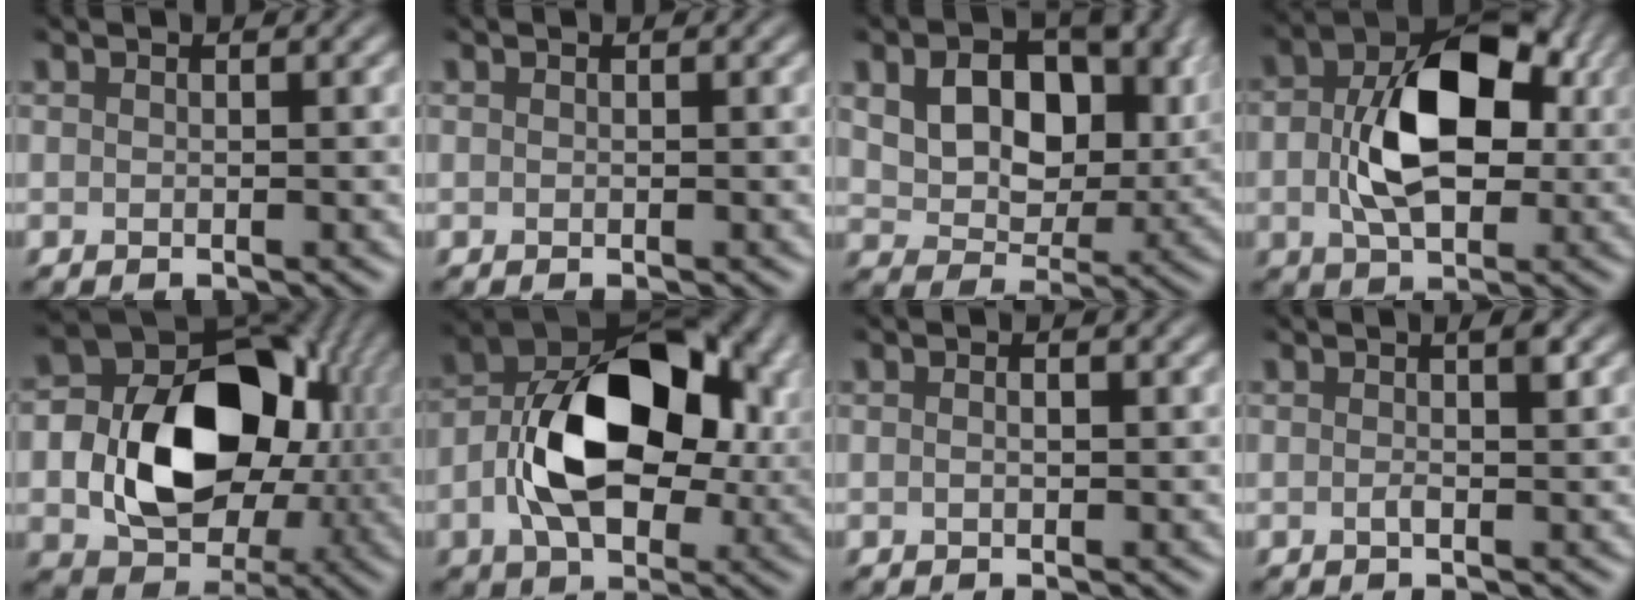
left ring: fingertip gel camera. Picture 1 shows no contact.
{"total": 0.0}
{"total": 9.0, "force": [2.4, 6.2, 6.1], "torque": [-0.107, -0.012, 0.042]}
{"total": 9.7, "force": [0.5, 6.1, 7.5], "torque": [-0.134, 0.009, 0.005]}
{"total": 14.5, "force": [-0.6, 10.8, 9.7], "torque": [-0.152, -0.013, -0.005]}
{"total": 12.6, "force": [-0.5, 8.1, 9.7], "torque": [-0.153, 0.016, -0.012]}
{"total": 0.8, "force": [0.1, 0.3, 0.7], "torque": [-0.011, -0.006, 0.002]}
{"total": 1.4, "force": [0.1, 0.1, 1.4], "torque": [-0.023, -0.001, -0.001]}